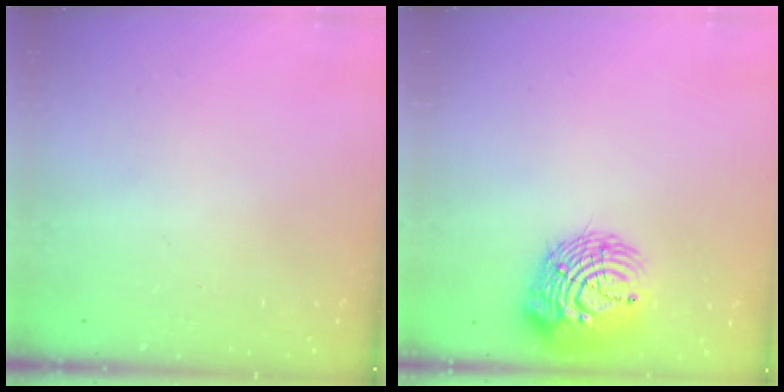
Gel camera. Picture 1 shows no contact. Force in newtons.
{"total": 13.3, "press": 13.2, "slide": 2.0}